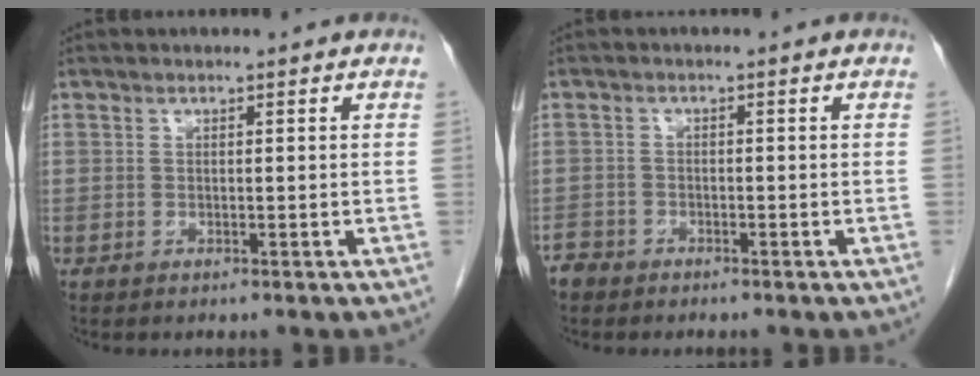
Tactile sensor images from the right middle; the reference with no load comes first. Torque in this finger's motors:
{"motor_torque": [0.07, 0.02, 0.00, -0.01]}